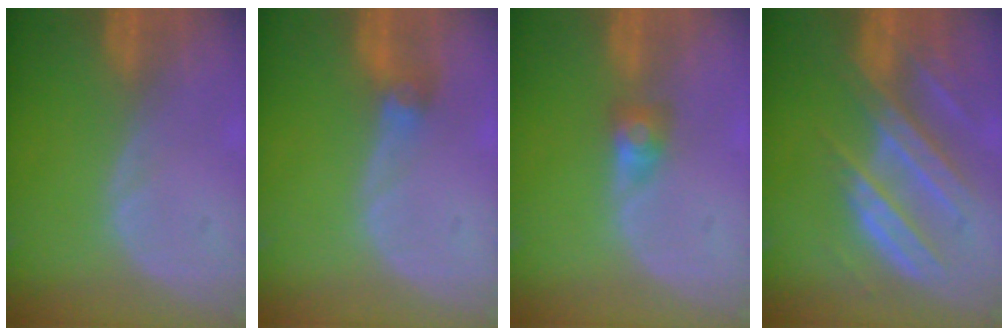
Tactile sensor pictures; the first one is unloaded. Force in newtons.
{"total": 3.0, "press": 2.6, "slide": 1.4}
{"total": 2.9, "press": 2.4, "slide": 1.5}
{"total": 9.6, "press": 8.5, "slide": 4.5}